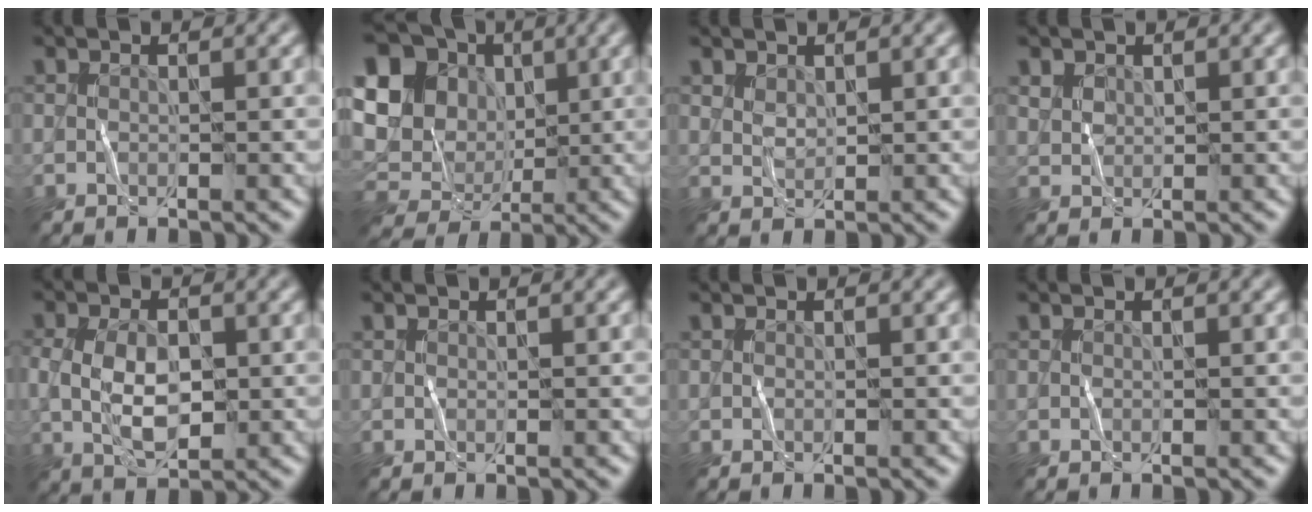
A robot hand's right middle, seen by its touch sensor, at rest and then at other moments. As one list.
[{"total": 13.7, "force": [3.5, 11.8, 6.0], "torque": [-0.172, 0.020, 0.053]}, {"total": 0.9, "force": [0.8, 0.4, 0.1], "torque": [-0.005, 0.000, 0.018]}, {"total": 1.0, "force": [0.8, 0.6, -0.2], "torque": [0.000, 0.003, 0.015]}, {"total": 4.7, "force": [-0.1, 2.9, 3.7], "torque": [-0.084, -0.001, -0.001]}, {"total": 0.0}, {"total": 0.0}, {"total": 0.0}]